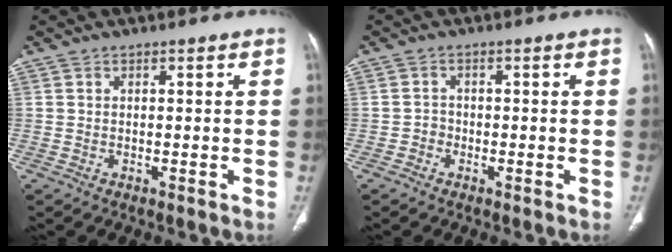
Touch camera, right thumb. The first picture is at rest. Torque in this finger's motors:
{"motor_torque": [0.34, 0.63, -0.05, -0.13, 0.02]}